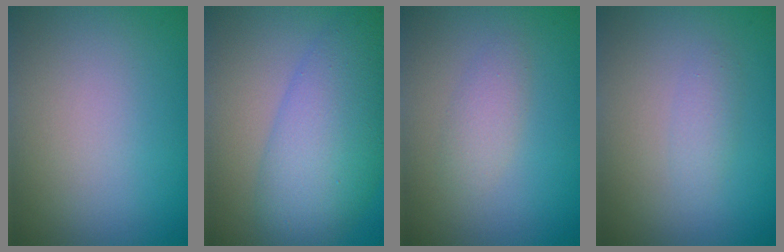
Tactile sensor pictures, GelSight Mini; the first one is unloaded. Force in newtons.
{"total": 8.5, "press": 8.5, "slide": 0.2}
{"total": 1.7, "press": 1.7, "slide": 0.1}
{"total": 1.2, "press": 1.2, "slide": 0.1}